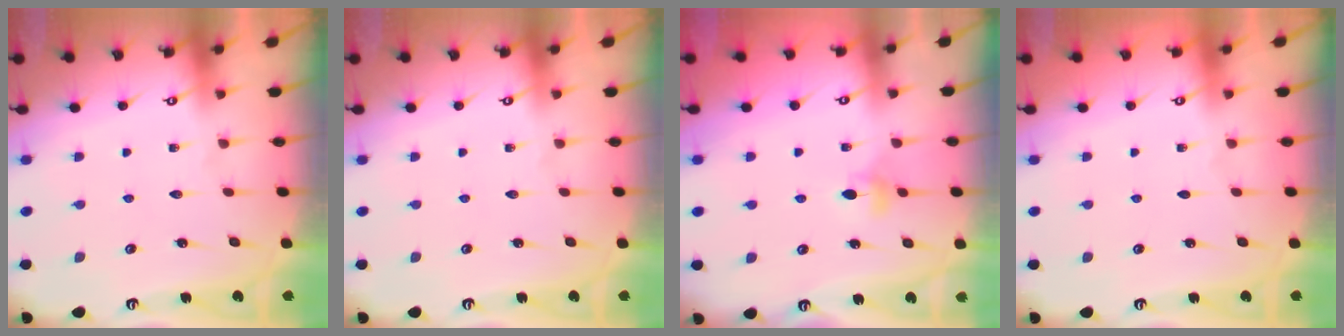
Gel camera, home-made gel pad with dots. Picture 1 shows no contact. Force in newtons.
{"total": 0.0}
{"total": 4.0, "press": 3.9, "slide": 0.8}
{"total": 0.0}